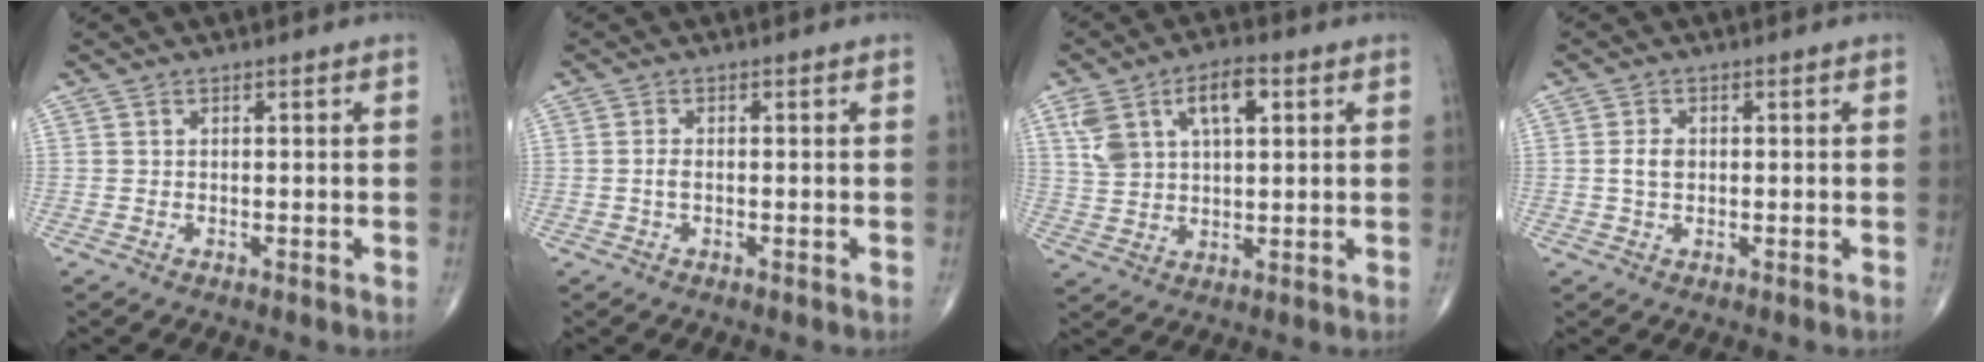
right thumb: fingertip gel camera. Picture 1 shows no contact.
{"total": 1.2, "force": [-0.3, 0.5, 1.1], "torque": [-0.021, 0.001, -0.008]}
{"total": 11.2, "force": [4.3, 5.9, 8.5], "torque": [-0.145, 0.006, 0.081]}
{"total": 2.6, "force": [0.1, 1.7, 2.0], "torque": [-0.038, 0.003, 0.000]}